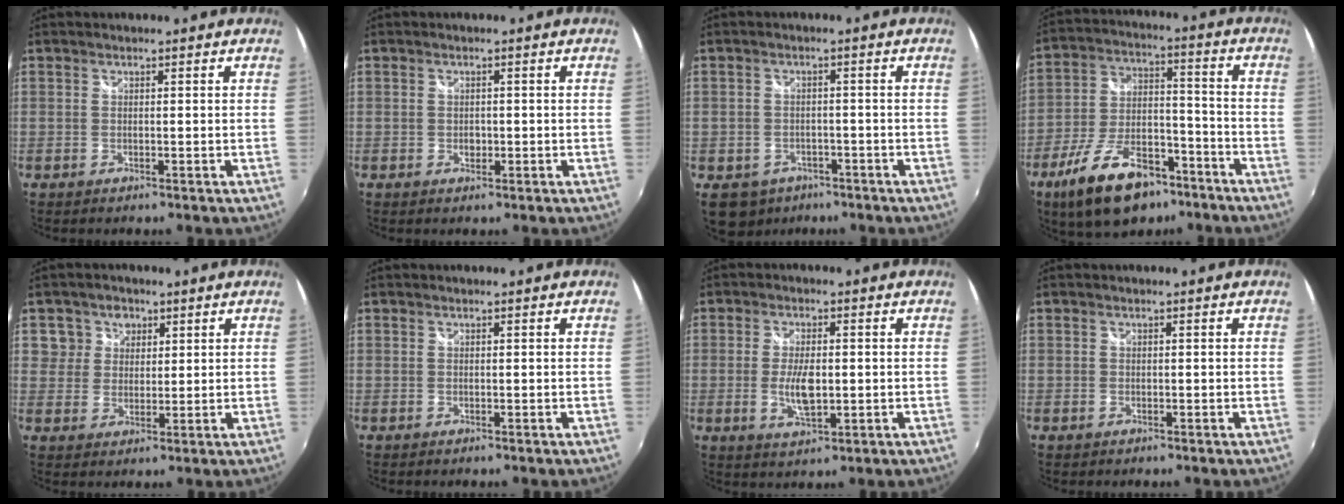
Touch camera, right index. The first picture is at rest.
{"total": 1.5, "force": [-0.3, 1.2, 0.9], "torque": [-0.014, 0.000, -0.005]}
{"total": 7.2, "force": [-4.1, 5.4, 2.2], "torque": [-0.063, 0.007, -0.050]}
{"total": 18.0, "force": [-11.6, 8.5, 10.9], "torque": [-0.212, -0.001, -0.188]}
{"total": 5.2, "force": [1.9, 4.8, 0.5], "torque": [0.006, 0.020, 0.029]}
{"total": 0.0}
{"total": 6.3, "force": [-0.7, 2.7, 5.7], "torque": [-0.109, -0.007, -0.012]}
{"total": 0.8, "force": [-0.4, 0.7, 0.2], "torque": [-0.006, 0.001, -0.005]}